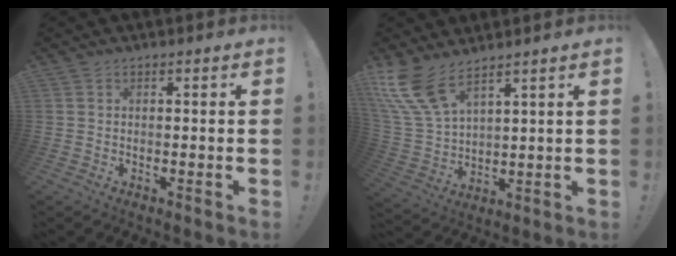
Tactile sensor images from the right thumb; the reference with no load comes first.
{"total": 11.5, "force": [8.4, 4.1, 6.7], "torque": [-0.156, -0.050, 0.160]}